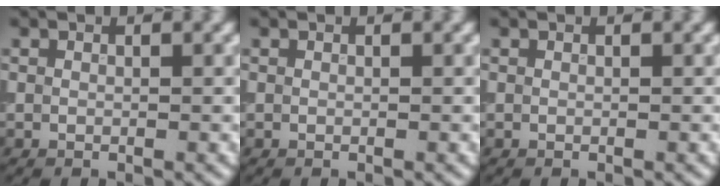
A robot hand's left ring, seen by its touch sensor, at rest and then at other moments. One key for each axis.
{"total": 0.0}
{"total": 0.0}